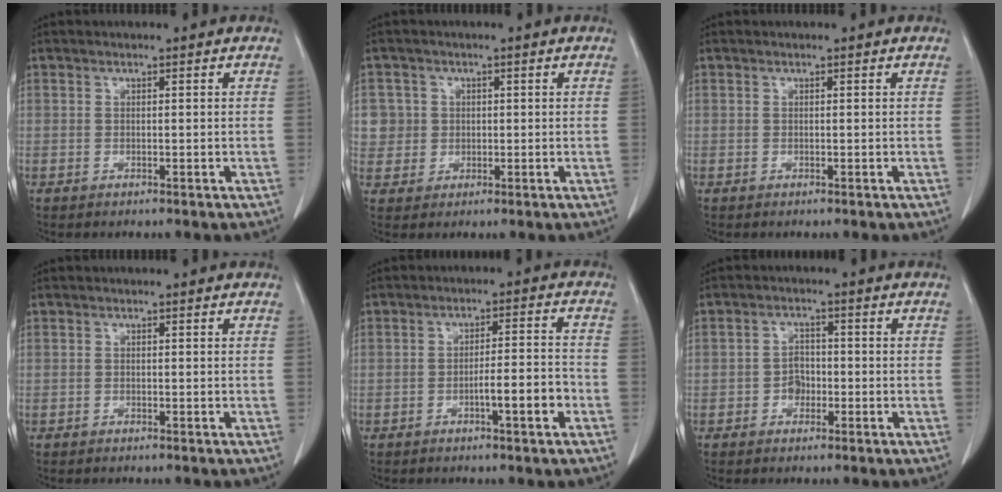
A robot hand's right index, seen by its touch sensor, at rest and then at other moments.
{"total": 4.3, "force": [0.9, 4.2, -0.1], "torque": [0.020, 0.007, 0.019]}
{"total": 0.0}
{"total": 0.0}
{"total": 5.7, "force": [-2.4, 0.4, 5.1], "torque": [-0.076, 0.007, -0.037]}
{"total": 2.7, "force": [-0.9, 2.0, 1.4], "torque": [-0.019, 0.007, -0.017]}